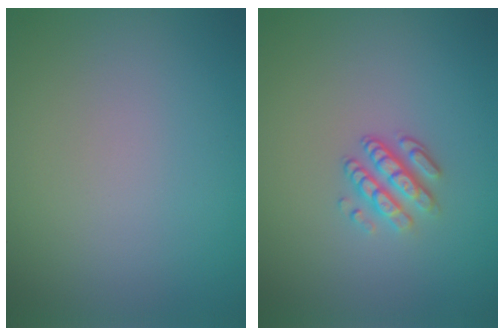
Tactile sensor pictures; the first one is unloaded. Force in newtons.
{"total": 3.1, "press": 2.3, "slide": 2.0}